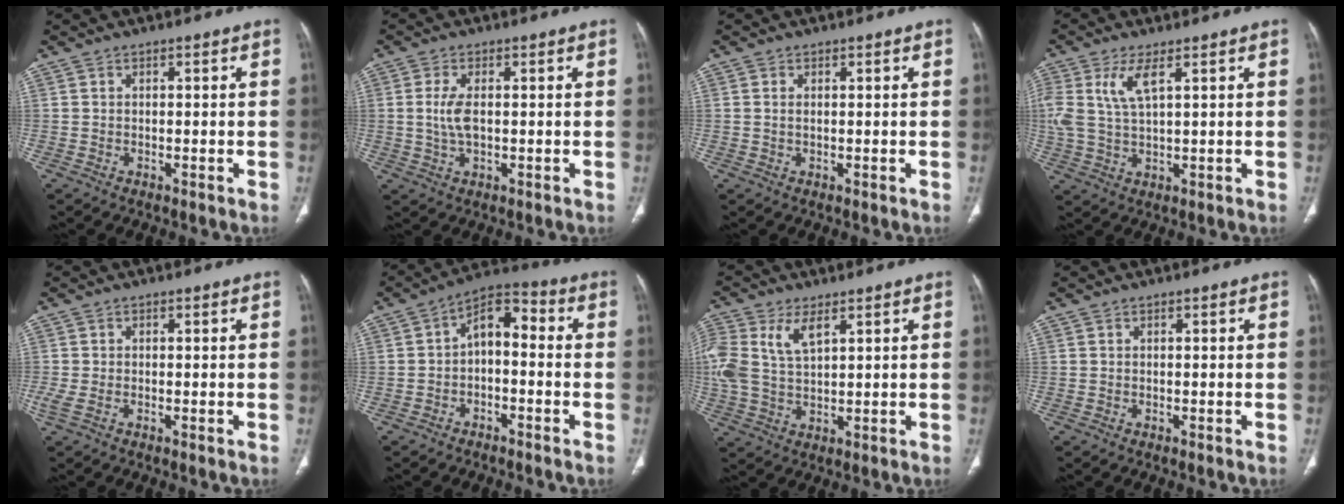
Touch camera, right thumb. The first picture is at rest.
{"total": 4.6, "force": [0.2, 2.2, 4.0], "torque": [-0.092, -0.001, 0.006]}
{"total": 0.8, "force": [0.2, 0.4, 0.7], "torque": [-0.020, 0.002, 0.007]}
{"total": 6.5, "force": [2.6, 2.2, 5.6], "torque": [-0.139, -0.005, 0.060]}
{"total": 2.1, "force": [-0.5, 0.9, 1.9], "torque": [-0.056, 0.003, -0.010]}
{"total": 7.8, "force": [-0.9, 4.6, 6.3], "torque": [-0.084, 0.042, -0.029]}
{"total": 9.9, "force": [4.1, 5.1, 7.5], "torque": [-0.178, 0.005, 0.088]}
{"total": 0.0}